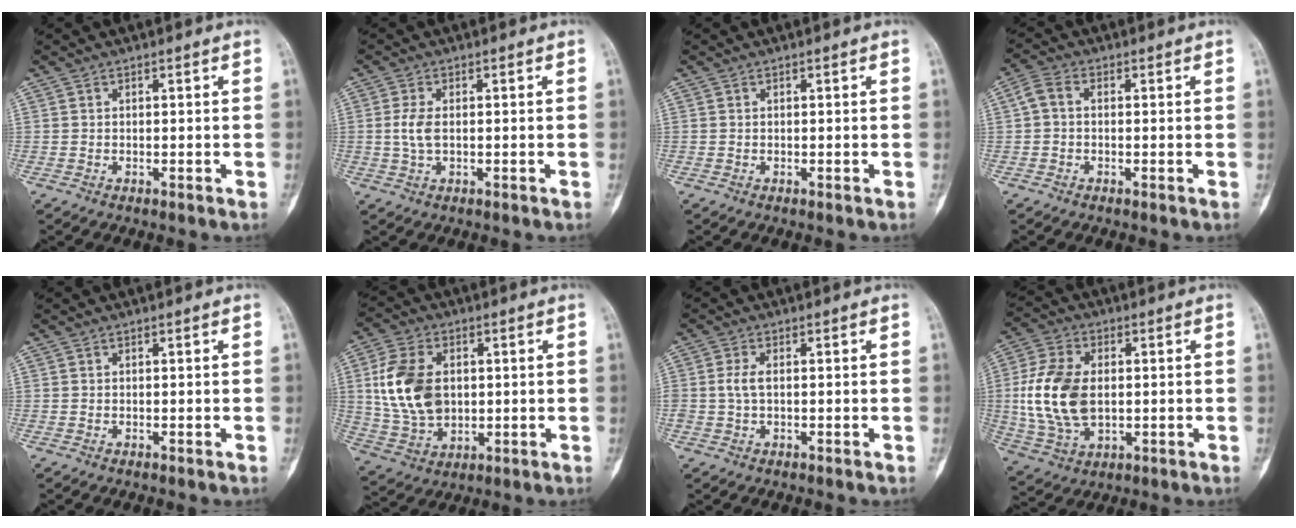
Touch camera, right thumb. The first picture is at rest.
{"total": 3.4, "force": [0.1, 1.7, 3.0], "torque": [-0.071, 0.003, 0.001]}
{"total": 0.0}
{"total": 3.5, "force": [0.1, 2.3, 2.6], "torque": [-0.051, 0.010, -0.006]}
{"total": 0.0}
{"total": 14.0, "force": [1.8, 9.6, 10.0], "torque": [-0.183, -0.002, 0.042]}
{"total": 2.4, "force": [0.0, 1.2, 2.1], "torque": [-0.052, 0.002, -0.001]}
{"total": 14.7, "force": [0.3, 9.3, 11.4], "torque": [-0.230, 0.001, 0.012]}